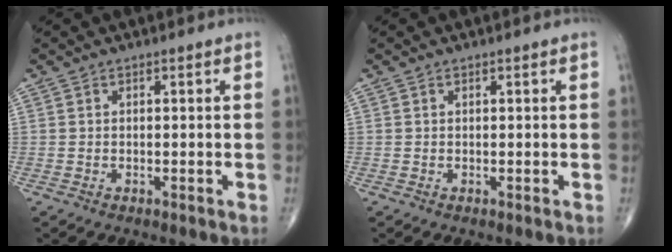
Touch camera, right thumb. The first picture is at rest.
{"total": 0.0}